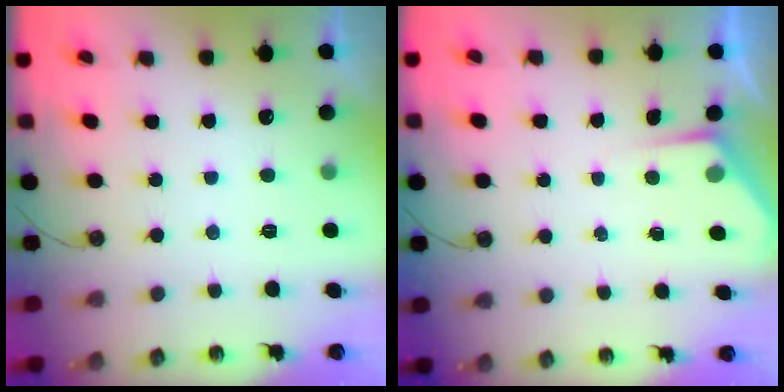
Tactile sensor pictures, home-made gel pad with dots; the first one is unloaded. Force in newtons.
{"total": 2.9, "press": 2.8, "slide": 0.5}